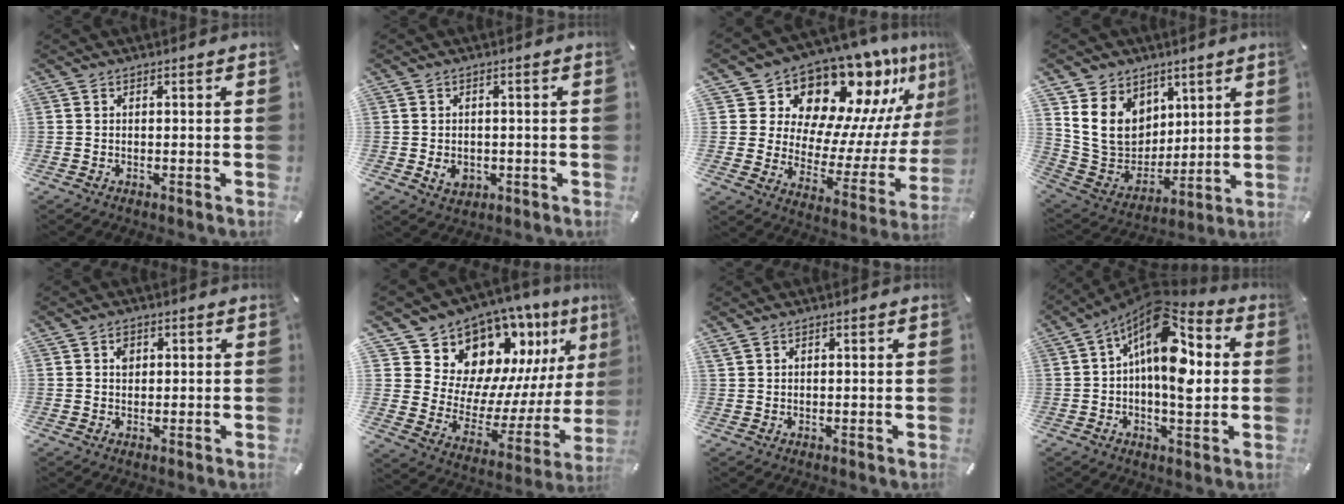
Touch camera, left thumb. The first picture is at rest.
{"total": 3.5, "force": [-0.7, 2.9, 1.8], "torque": [-0.029, -0.001, -0.013]}
{"total": 16.2, "force": [14.8, 6.1, 2.6], "torque": [-0.028, -0.156, 0.247]}
{"total": 15.2, "force": [5.0, 12.9, 6.4], "torque": [-0.140, -0.030, 0.105]}
{"total": 2.3, "force": [0.6, 2.0, 1.0], "torque": [-0.006, 0.001, 0.005]}
{"total": 15.2, "force": [12.3, 8.2, 3.2], "torque": [-0.049, -0.133, 0.223]}
{"total": 1.3, "force": [1.0, 0.8, 0.4], "torque": [-0.007, 0.000, 0.018]}
{"total": 16.0, "force": [3.6, 8.1, 13.3], "torque": [-0.235, -0.039, 0.058]}